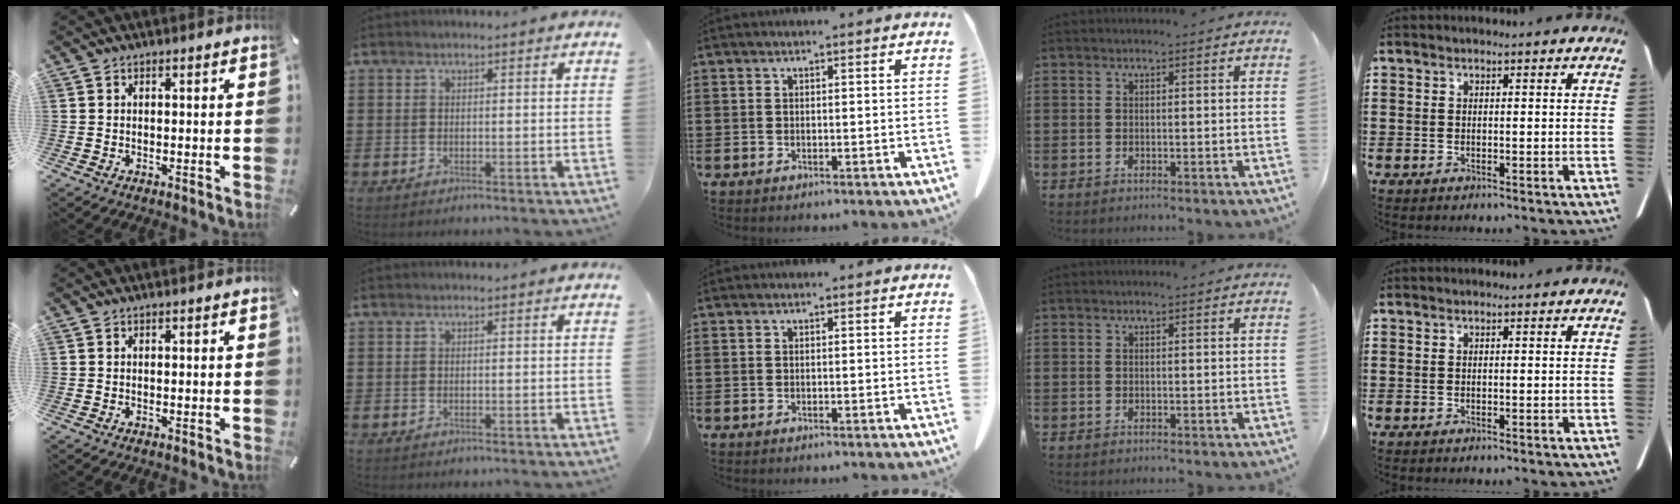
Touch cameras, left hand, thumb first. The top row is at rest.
{}